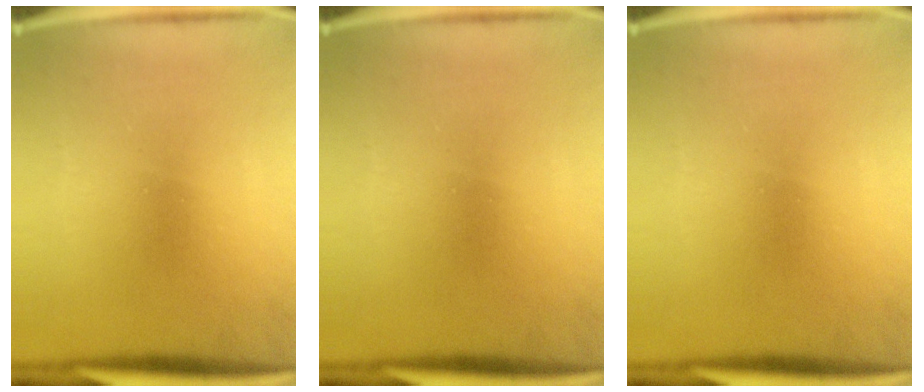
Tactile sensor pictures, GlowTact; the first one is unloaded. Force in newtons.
{"total": 0.0}
{"total": 0.0}